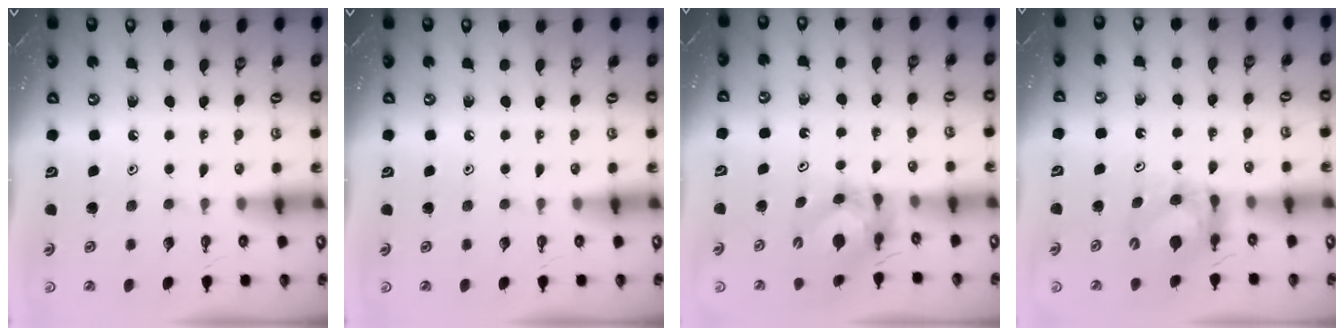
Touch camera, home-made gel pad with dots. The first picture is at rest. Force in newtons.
{"total": 0.0}
{"total": 6.0, "press": 6.0, "slide": 0.4}
{"total": 6.1, "press": 6.1, "slide": 0.4}